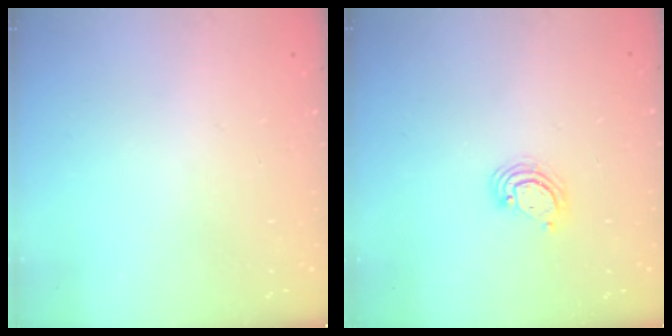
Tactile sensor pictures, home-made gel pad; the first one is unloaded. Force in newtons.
{"total": 4.0, "press": 4.0, "slide": 0.3}